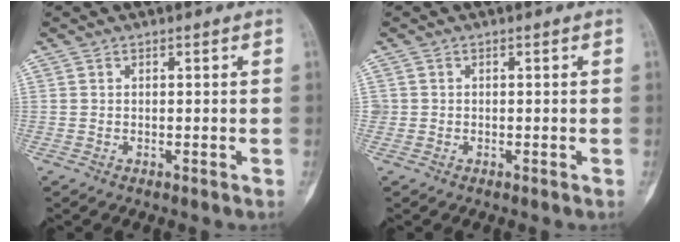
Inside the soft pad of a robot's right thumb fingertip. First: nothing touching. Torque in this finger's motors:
{"motor_torque": [-0.09, -0.21, 0.20, 0.20, 0.03]}